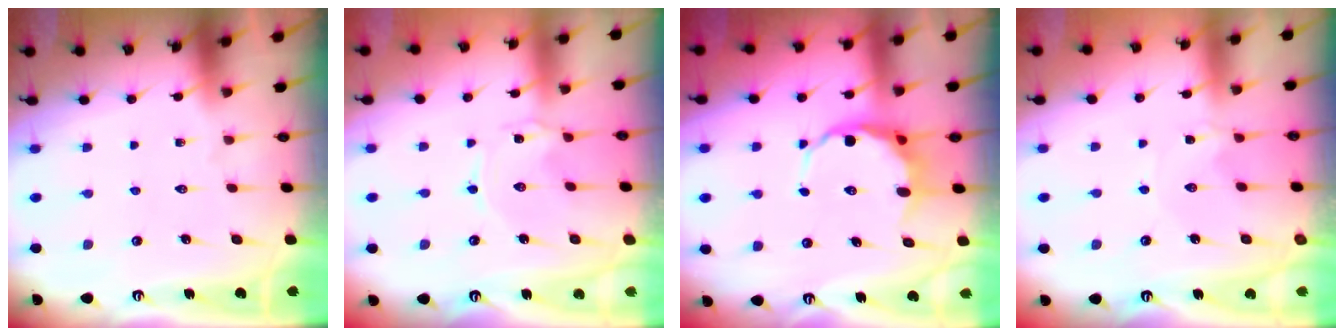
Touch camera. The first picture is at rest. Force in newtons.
{"total": 0.5, "press": 0.5, "slide": 0.1}
{"total": 8.9, "press": 8.7, "slide": 2.1}
{"total": 0.0}